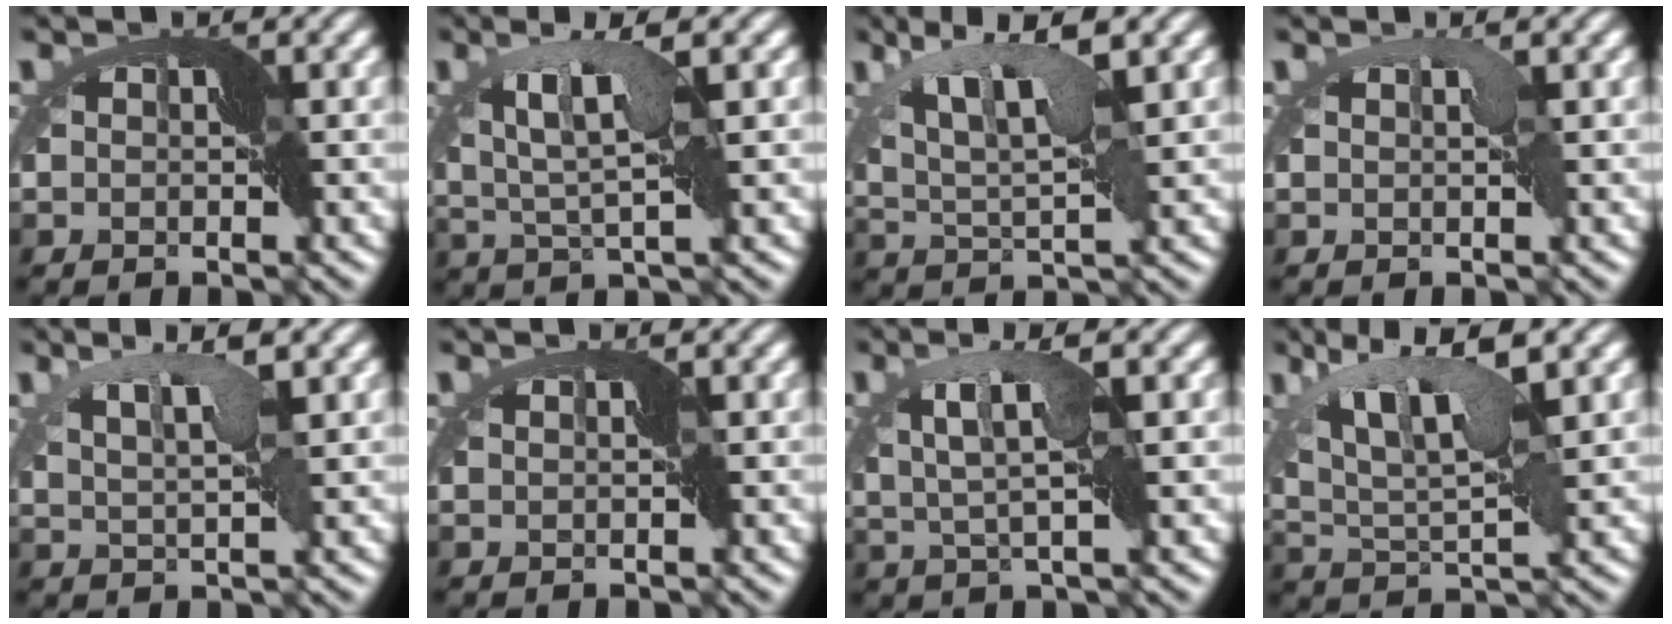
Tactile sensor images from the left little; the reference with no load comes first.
{"total": 4.4, "force": [1.9, 0.3, 3.9], "torque": [-0.093, 0.004, 0.028]}
{"total": 5.6, "force": [3.4, 0.7, 4.4], "torque": [-0.102, 0.008, 0.057]}
{"total": 1.7, "force": [0.5, 0.4, 1.6], "torque": [-0.029, -0.001, 0.006]}
{"total": 3.3, "force": [2.4, -0.5, 2.3], "torque": [-0.057, 0.007, 0.036]}
{"total": 0.7, "force": [0.4, -0.5, -0.1], "torque": [-0.002, -0.002, 0.007]}
{"total": 3.2, "force": [1.5, -0.3, 2.8], "torque": [-0.075, 0.006, 0.024]}
{"total": 6.6, "force": [3.6, 1.3, 5.4], "torque": [-0.120, 0.007, 0.057]}